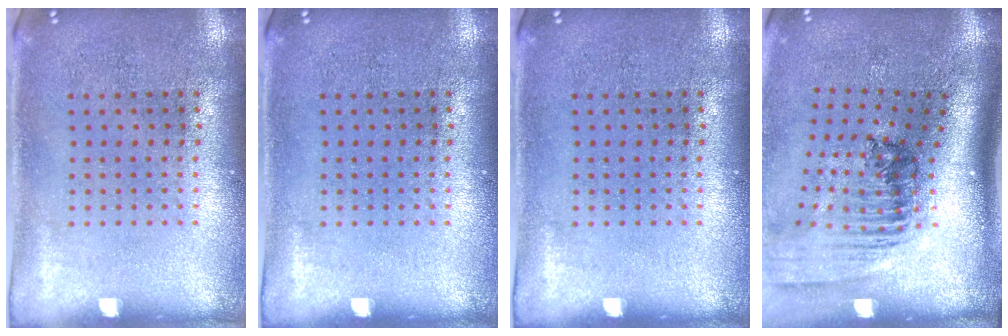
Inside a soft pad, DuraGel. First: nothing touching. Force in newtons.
{"total": 0.0}
{"total": 0.0}
{"total": 2.3, "press": 1.6, "slide": 1.6}